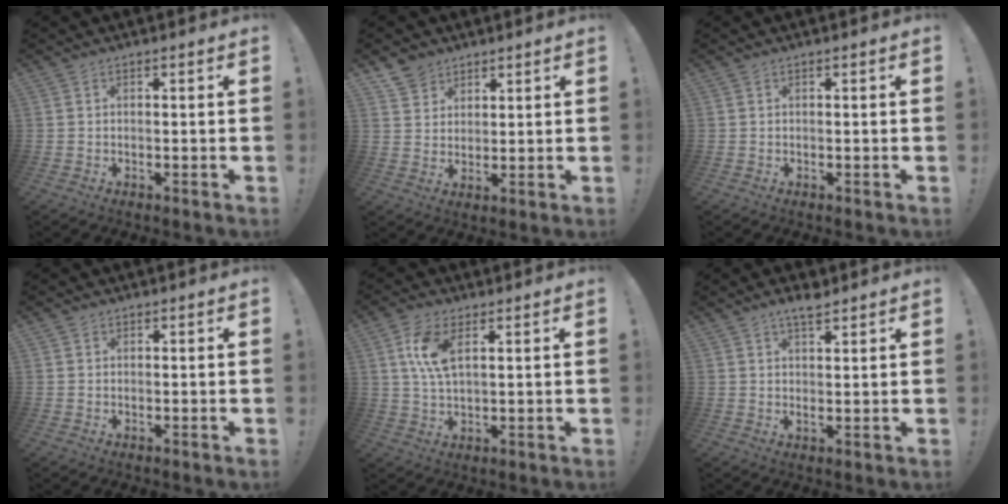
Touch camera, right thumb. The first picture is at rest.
{"total": 6.2, "force": [4.6, 4.2, 0.7], "torque": [-0.011, -0.033, 0.091]}
{"total": 0.0}
{"total": 0.8, "force": [0.5, 0.6, 0.0], "torque": [0.006, -0.002, 0.008]}
{"total": 8.7, "force": [3.2, 4.1, 7.0], "torque": [-0.137, -0.005, 0.055]}
{"total": 4.5, "force": [3.2, 1.0, 3.0], "torque": [-0.047, -0.020, 0.053]}